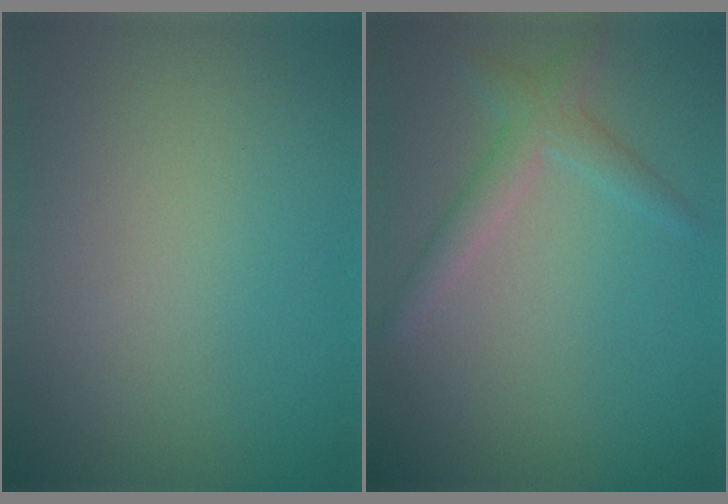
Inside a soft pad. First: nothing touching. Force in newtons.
{"total": 2.4, "press": 2.4, "slide": 0.2}